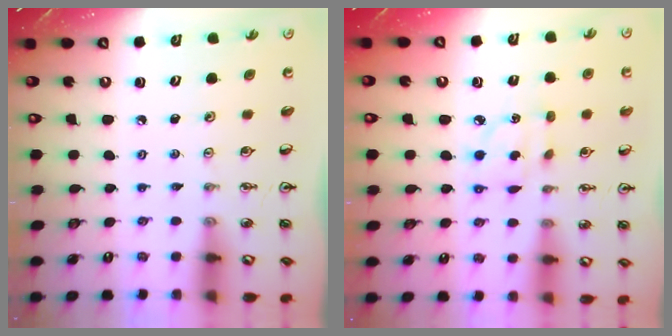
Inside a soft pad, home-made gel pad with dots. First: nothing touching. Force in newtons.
{"total": 4.1, "press": 4.1, "slide": 0.2}